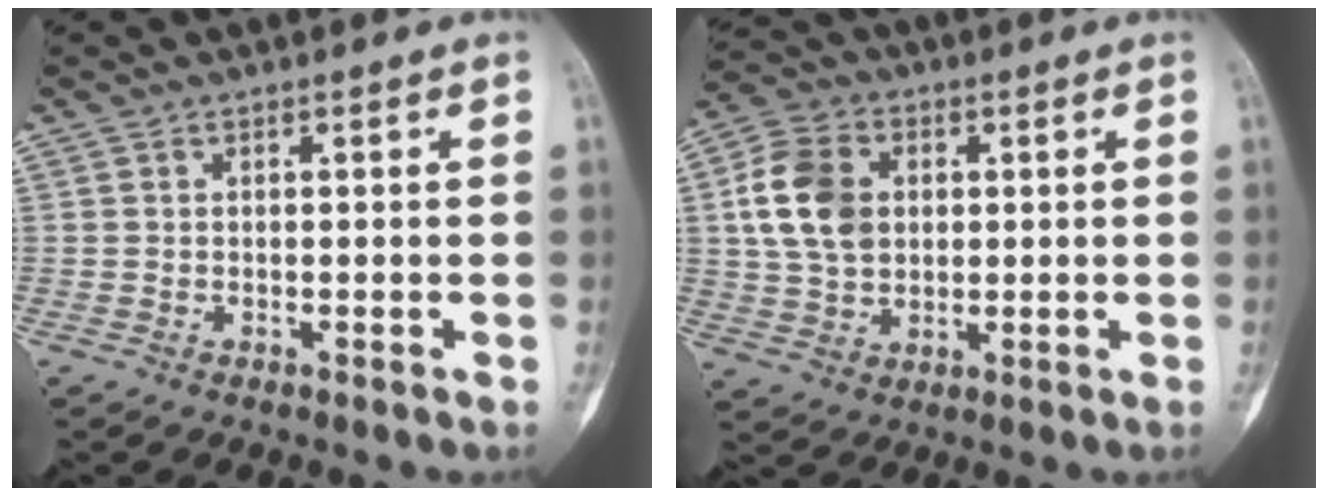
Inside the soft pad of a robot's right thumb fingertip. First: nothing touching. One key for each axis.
{"total": 12.0, "fx": 1.9, "fy": 9.0, "fz": 7.6, "tx": -0.126, "ty": 0.006, "tz": 0.035}